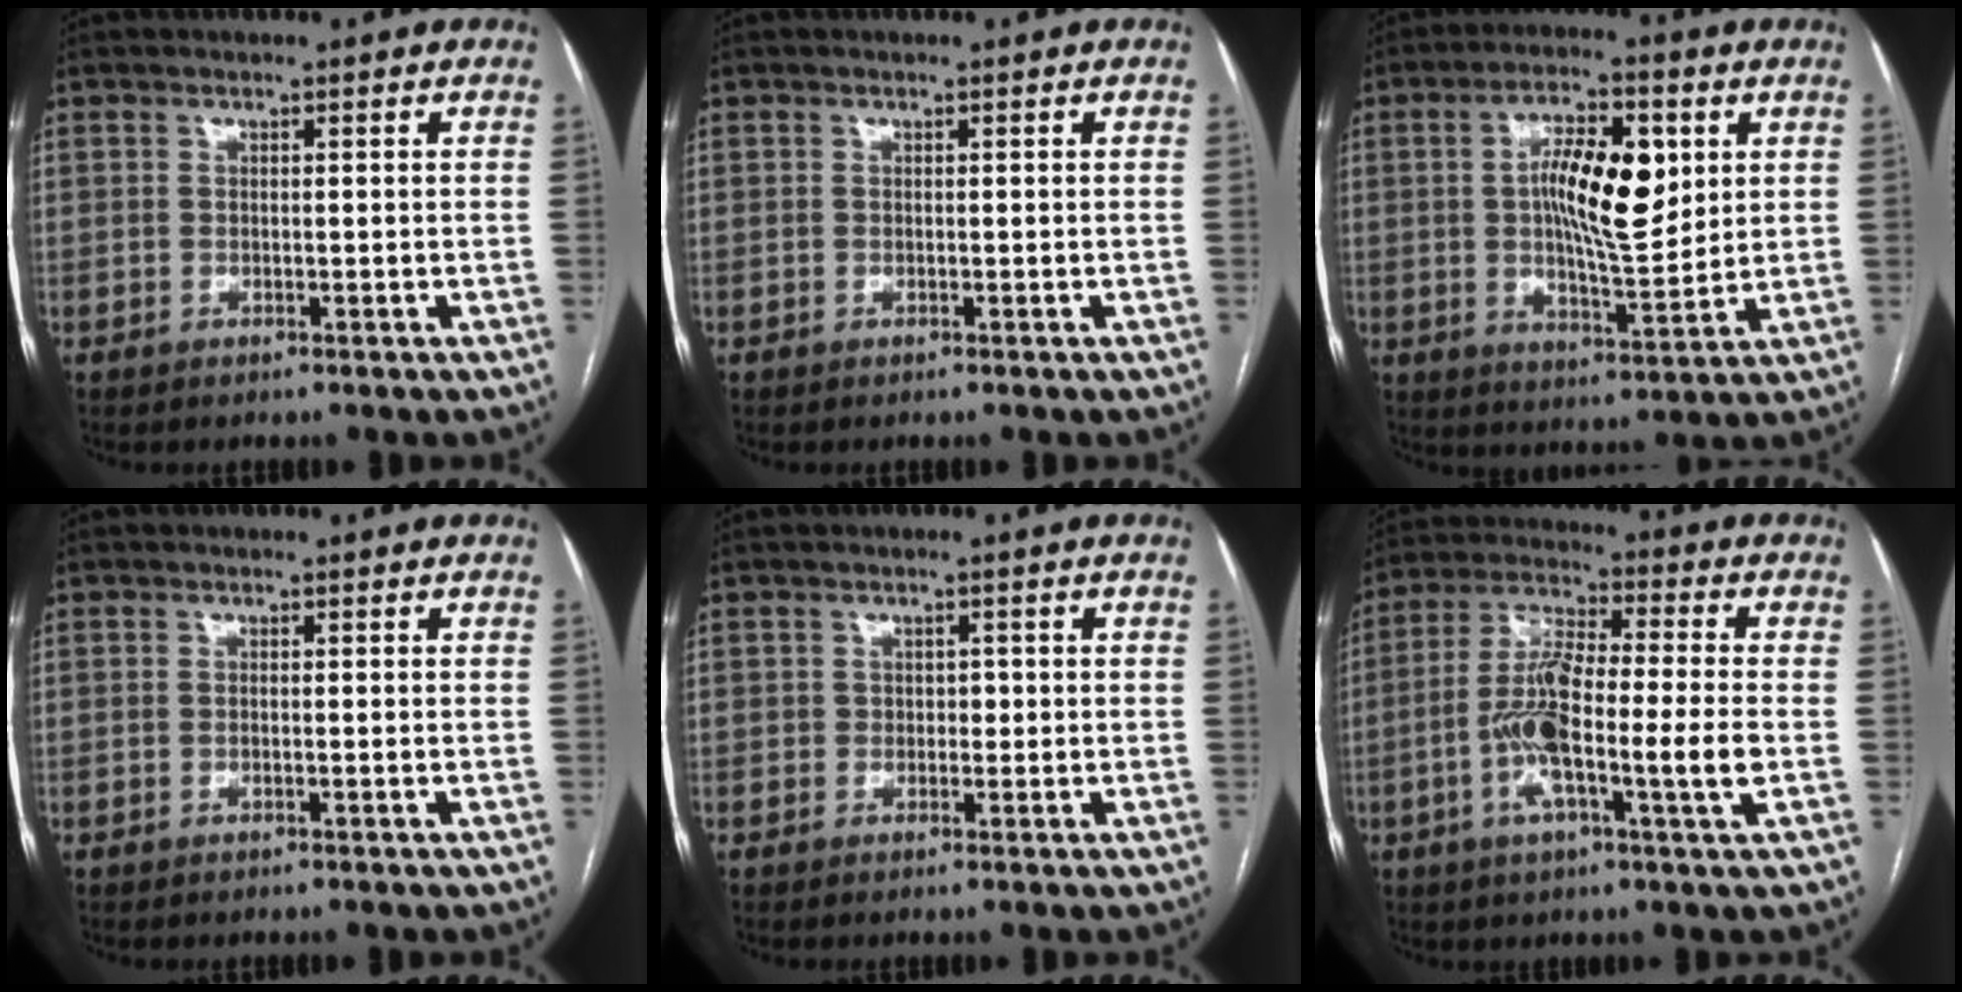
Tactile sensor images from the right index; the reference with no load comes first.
{"total": 0.0}
{"total": 12.4, "force": [2.5, 3.7, 11.6], "torque": [-0.203, 0.008, 0.041]}
{"total": 0.0}
{"total": 1.3, "force": [-0.1, 1.0, 0.8], "torque": [-0.004, 0.004, -0.003]}
{"total": 13.2, "force": [-2.8, 1.2, 12.9], "torque": [-0.246, 0.002, -0.058]}